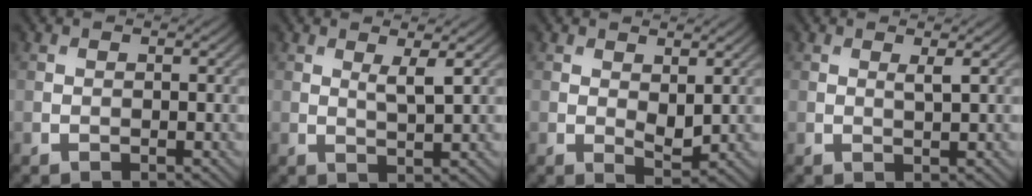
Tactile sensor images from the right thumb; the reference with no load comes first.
{"total": 2.5, "force": [1.2, 0.3, 2.2], "torque": [-0.048, -0.004, 0.023]}
{"total": 2.6, "force": [0.7, 1.3, 2.1], "torque": [-0.038, -0.009, 0.016]}
{"total": 1.1, "force": [0.6, 0.0, 1.0], "torque": [-0.024, 0.000, 0.008]}